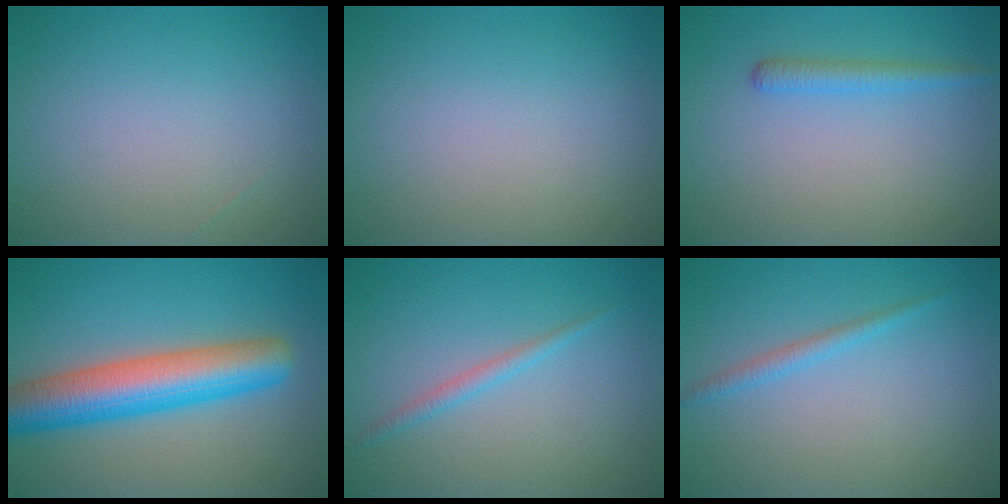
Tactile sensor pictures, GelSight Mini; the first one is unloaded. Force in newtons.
{"total": 0.0}
{"total": 1.7, "press": 1.7, "slide": 0.1}
{"total": 8.4, "press": 8.4, "slide": 0.3}
{"total": 1.3, "press": 1.3, "slide": 0.1}
{"total": 1.3, "press": 1.3, "slide": 0.1}